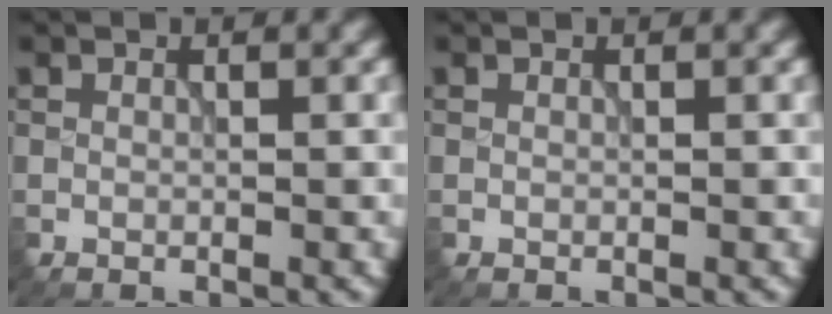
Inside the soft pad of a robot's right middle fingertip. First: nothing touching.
{"total": 0.0}